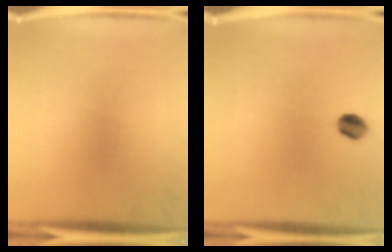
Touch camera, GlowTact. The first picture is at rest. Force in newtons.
{"total": 3.8}